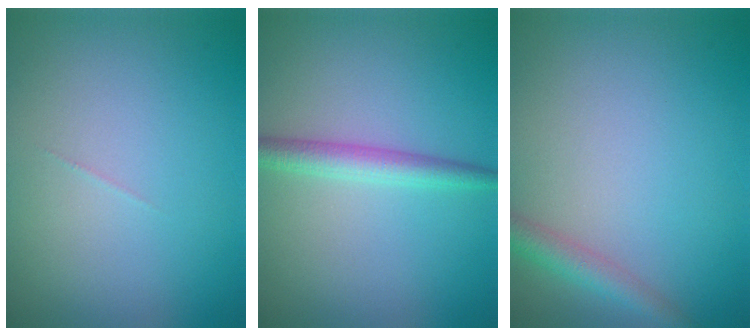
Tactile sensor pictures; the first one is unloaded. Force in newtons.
{"total": 2.5, "press": 2.5, "slide": 0.1}
{"total": 2.4, "press": 2.4, "slide": 0.2}